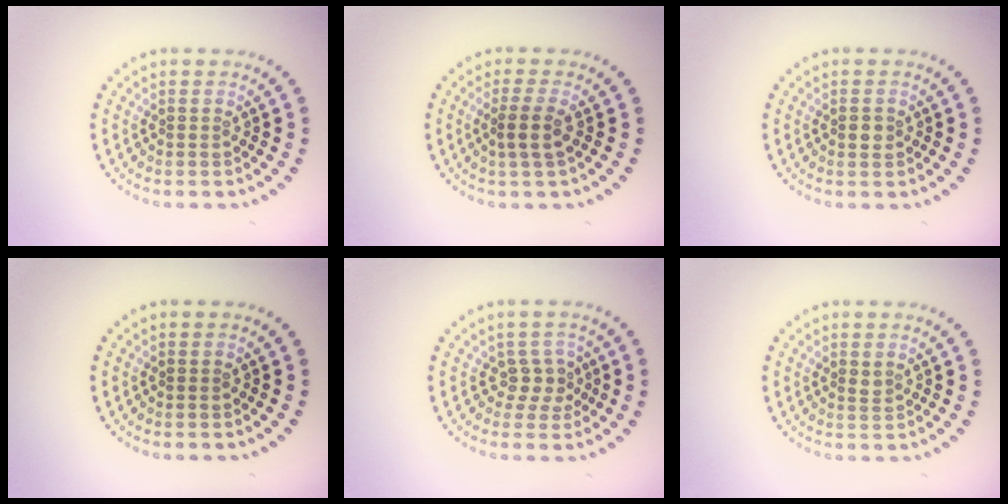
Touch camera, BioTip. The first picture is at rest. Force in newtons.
{"total": 2.0, "press": 1.6, "slide": 1.1}
{"total": 1.0, "press": 0.9, "slide": 0.3}
{"total": 0.0}
{"total": 2.2, "press": 1.6, "slide": 1.5}
{"total": 0.7, "press": 0.6, "slide": 0.3}